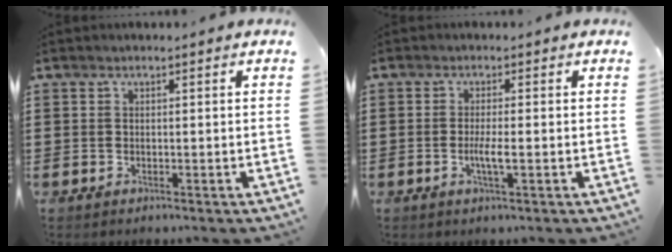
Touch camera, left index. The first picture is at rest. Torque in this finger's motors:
{"motor_torque": [0.27, 0.16, 0.12, 0.04]}